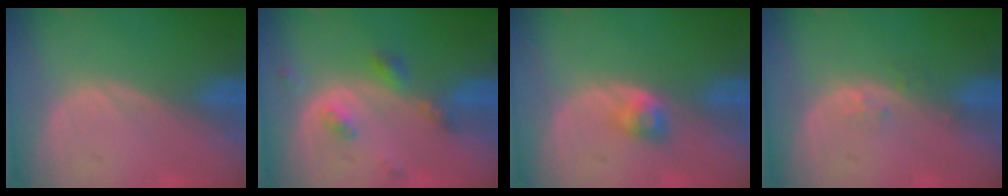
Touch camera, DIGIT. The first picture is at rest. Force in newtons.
{"total": 4.5, "press": 4.2, "slide": 1.7}
{"total": 2.7, "press": 2.4, "slide": 1.3}
{"total": 1.2, "press": 1.2, "slide": 0.1}